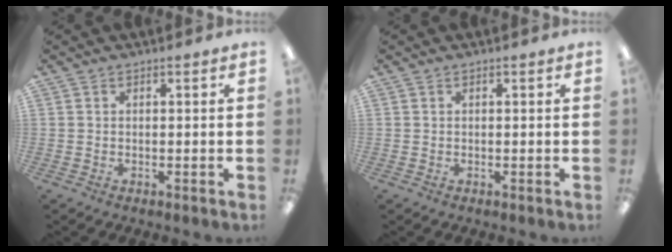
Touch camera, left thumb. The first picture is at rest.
{"total": 0.0}